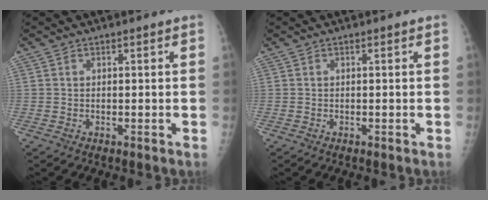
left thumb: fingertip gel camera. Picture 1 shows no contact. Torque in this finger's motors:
{"motor_torque": [0.00, 0.00, -0.01, -0.01, 0.00]}